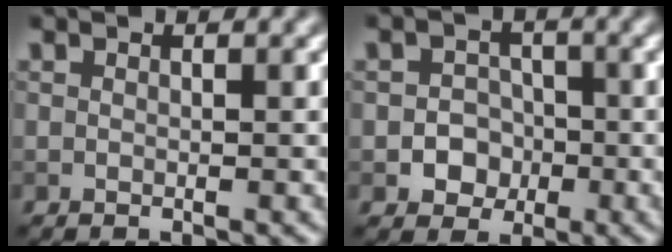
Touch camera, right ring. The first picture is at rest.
{"total": 3.2, "force": [-1.0, 2.8, 1.1], "torque": [0.005, 0.002, -0.030]}